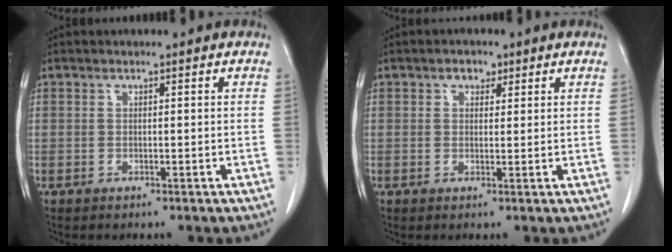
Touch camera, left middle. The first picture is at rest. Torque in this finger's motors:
{"motor_torque": [0.40, -0.16, -0.06, 0.00]}